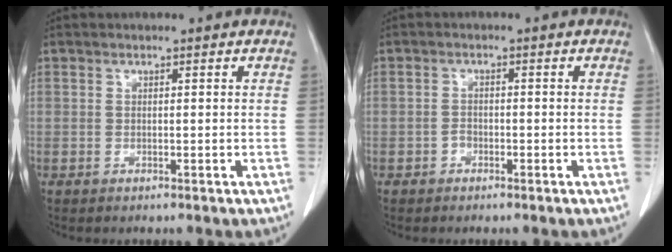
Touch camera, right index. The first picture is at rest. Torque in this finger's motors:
{"motor_torque": [-0.05, -0.03, -0.07, 0.02]}